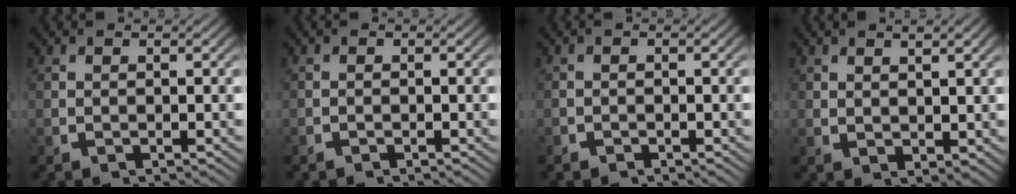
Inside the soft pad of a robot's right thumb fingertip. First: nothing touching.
{"total": 0.6, "force": [-0.6, 0.1, 0.0], "torque": [0.001, -0.004, -0.013]}
{"total": 0.9, "force": [-0.9, 0.4, 0.0], "torque": [0.003, -0.008, -0.015]}
{"total": 1.4, "force": [1.2, 0.2, 0.7], "torque": [-0.008, -0.003, 0.031]}